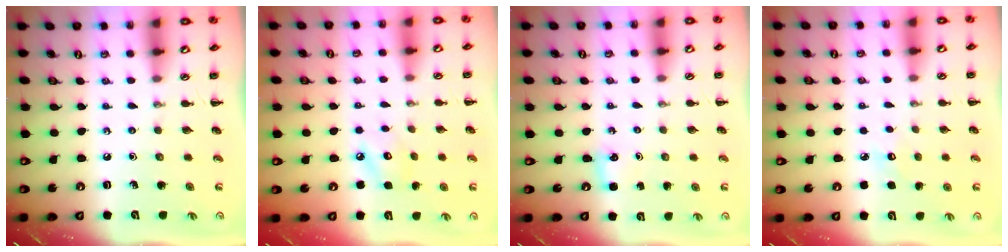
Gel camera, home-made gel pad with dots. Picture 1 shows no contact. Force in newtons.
{"total": 5.1, "press": 5.1, "slide": 0.6}
{"total": 2.8, "press": 2.6, "slide": 0.9}
{"total": 5.5, "press": 5.4, "slide": 1.3}